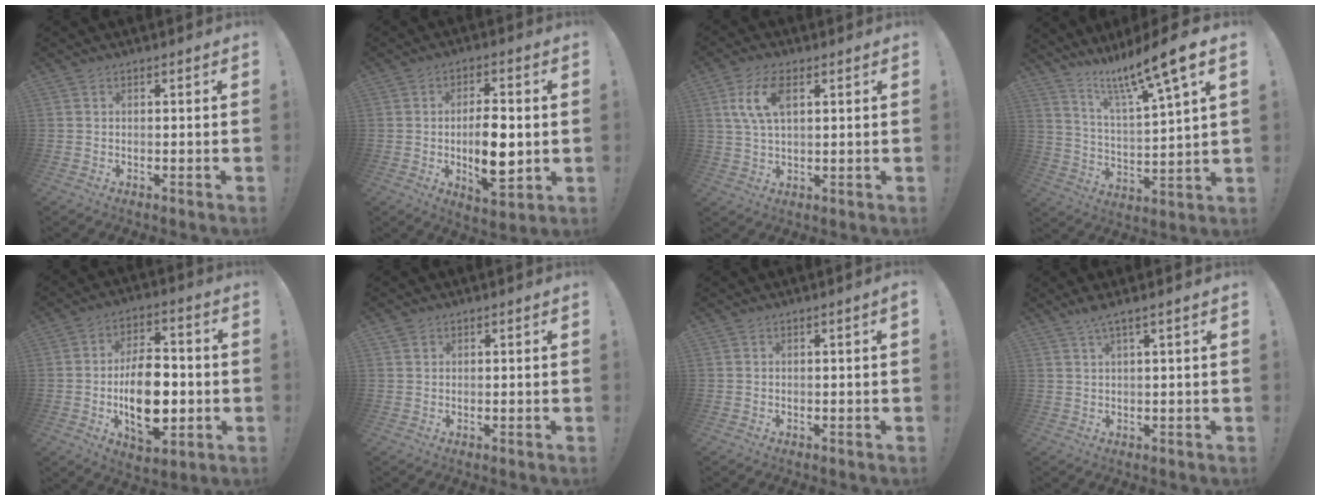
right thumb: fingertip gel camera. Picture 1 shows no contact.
{"total": 11.9, "force": [-1.0, 5.2, 10.7], "torque": [-0.171, -0.006, -0.020]}
{"total": 9.0, "force": [2.9, 4.4, 7.2], "torque": [-0.135, -0.001, 0.051]}
{"total": 14.3, "force": [10.5, 0.5, 9.6], "torque": [-0.173, -0.073, 0.162]}
{"total": 17.5, "force": [-2.7, 10.2, 14.0], "torque": [-0.231, 0.003, -0.042]}
{"total": 1.4, "force": [0.9, 0.9, 0.3], "torque": [-0.002, -0.002, 0.017]}
{"total": 0.9, "force": [-0.1, -0.2, 0.8], "torque": [-0.014, -0.002, -0.002]}
{"total": 3.5, "force": [1.9, -0.2, 2.9], "torque": [-0.057, -0.003, 0.031]}